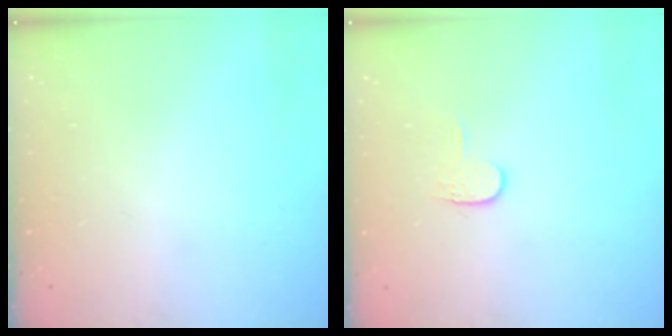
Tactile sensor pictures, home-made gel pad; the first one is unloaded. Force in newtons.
{"total": 4.1, "press": 4.1, "slide": 0.4}